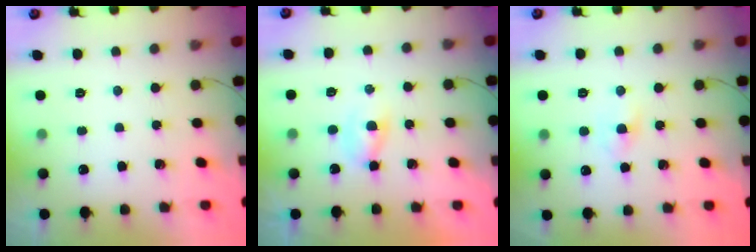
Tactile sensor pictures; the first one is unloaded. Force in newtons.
{"total": 1.3, "press": 1.1, "slide": 0.7}
{"total": 3.1, "press": 2.9, "slide": 0.9}